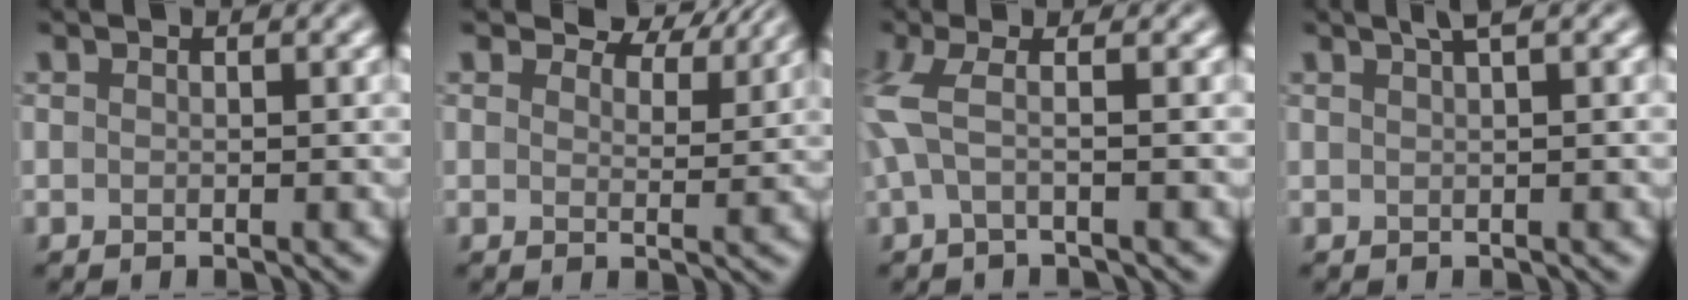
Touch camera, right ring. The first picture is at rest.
{"total": 5.3, "force": [4.4, 1.9, 2.2], "torque": [-0.039, 0.000, 0.056]}
{"total": 3.6, "force": [0.3, 0.9, 3.5], "torque": [-0.084, 0.004, -0.002]}
{"total": 1.8, "force": [1.1, 0.3, 1.3], "torque": [-0.014, 0.004, 0.016]}